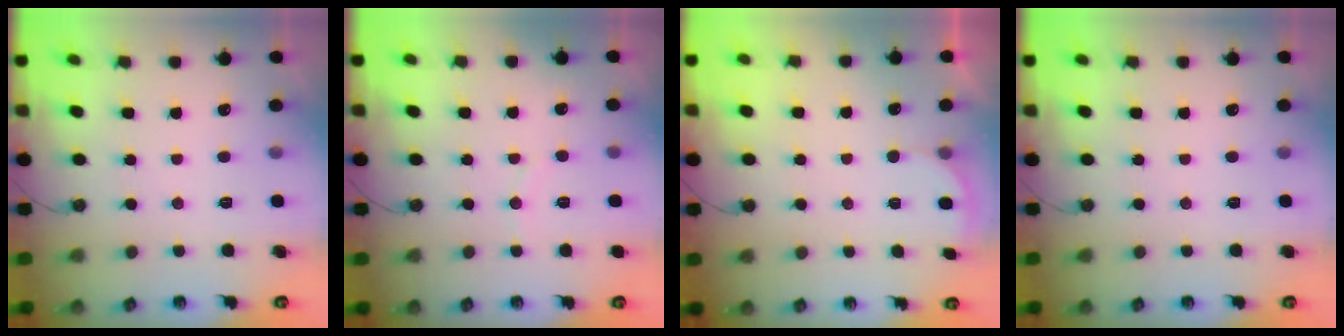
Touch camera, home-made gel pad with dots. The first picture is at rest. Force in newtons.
{"total": 3.2, "press": 3.2, "slide": 0.1}
{"total": 2.1, "press": 2.1, "slide": 0.6}
{"total": 0.0}